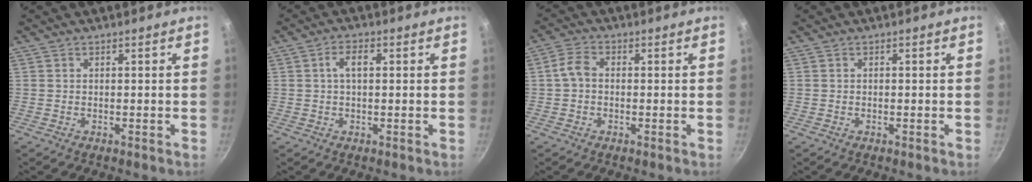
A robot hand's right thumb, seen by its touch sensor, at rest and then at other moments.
{"total": 3.4, "force": [0.6, 1.8, 2.9], "torque": [-0.051, 0.010, 0.008]}
{"total": 3.8, "force": [-0.2, 2.8, 2.6], "torque": [-0.054, 0.016, -0.011]}
{"total": 0.0}